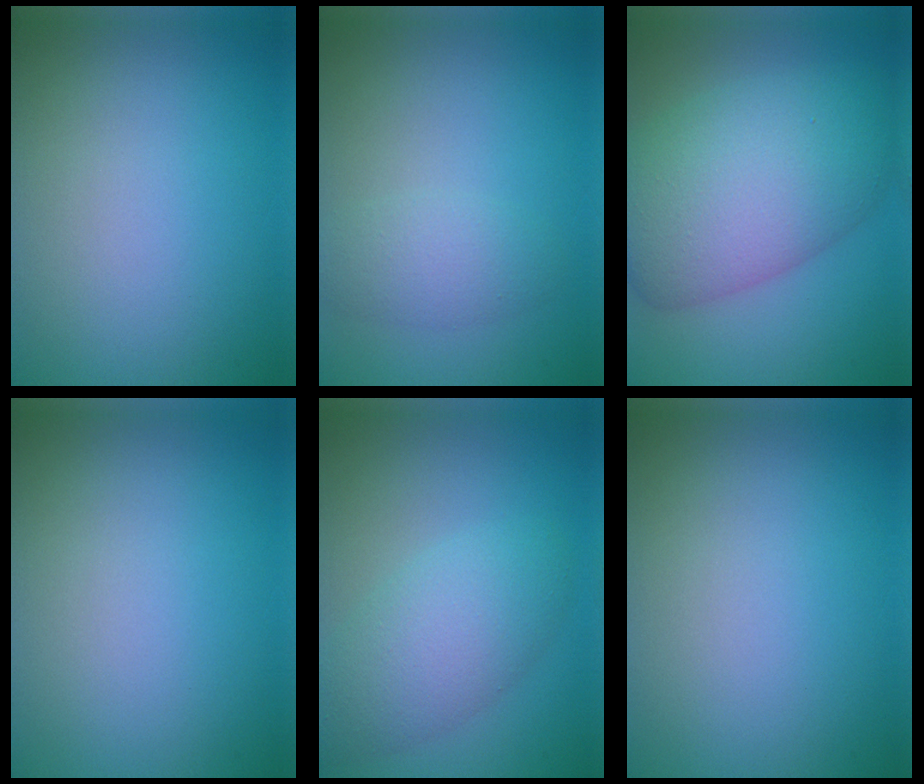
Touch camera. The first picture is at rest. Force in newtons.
{"total": 2.4, "press": 2.4, "slide": 0.0}
{"total": 10.6, "press": 10.6, "slide": 0.4}
{"total": 0.0}
{"total": 5.1, "press": 5.1, "slide": 0.1}
{"total": 0.0}